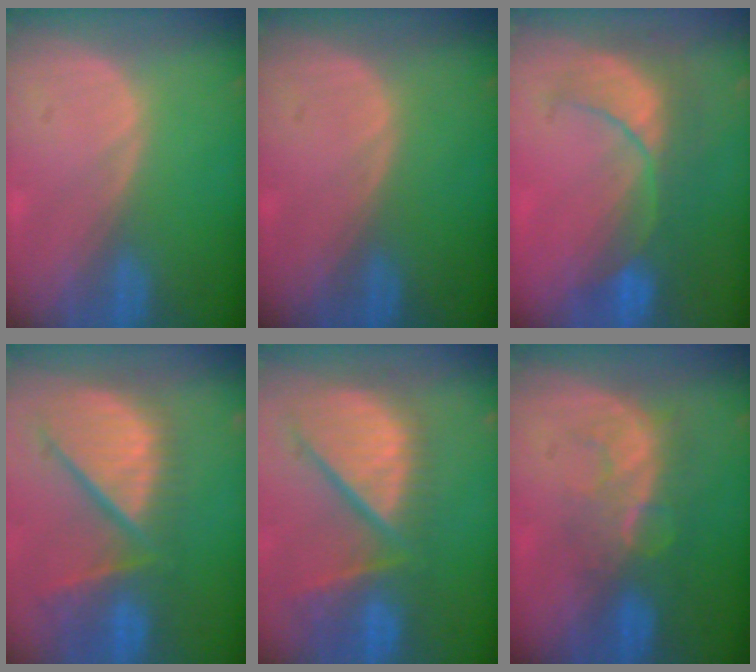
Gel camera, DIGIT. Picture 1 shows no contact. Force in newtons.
{"total": 0.0}
{"total": 8.4, "press": 8.1, "slide": 2.2}
{"total": 12.5, "press": 10.7, "slide": 6.5}
{"total": 12.8, "press": 10.8, "slide": 7.0}
{"total": 8.1, "press": 7.1, "slide": 3.8}